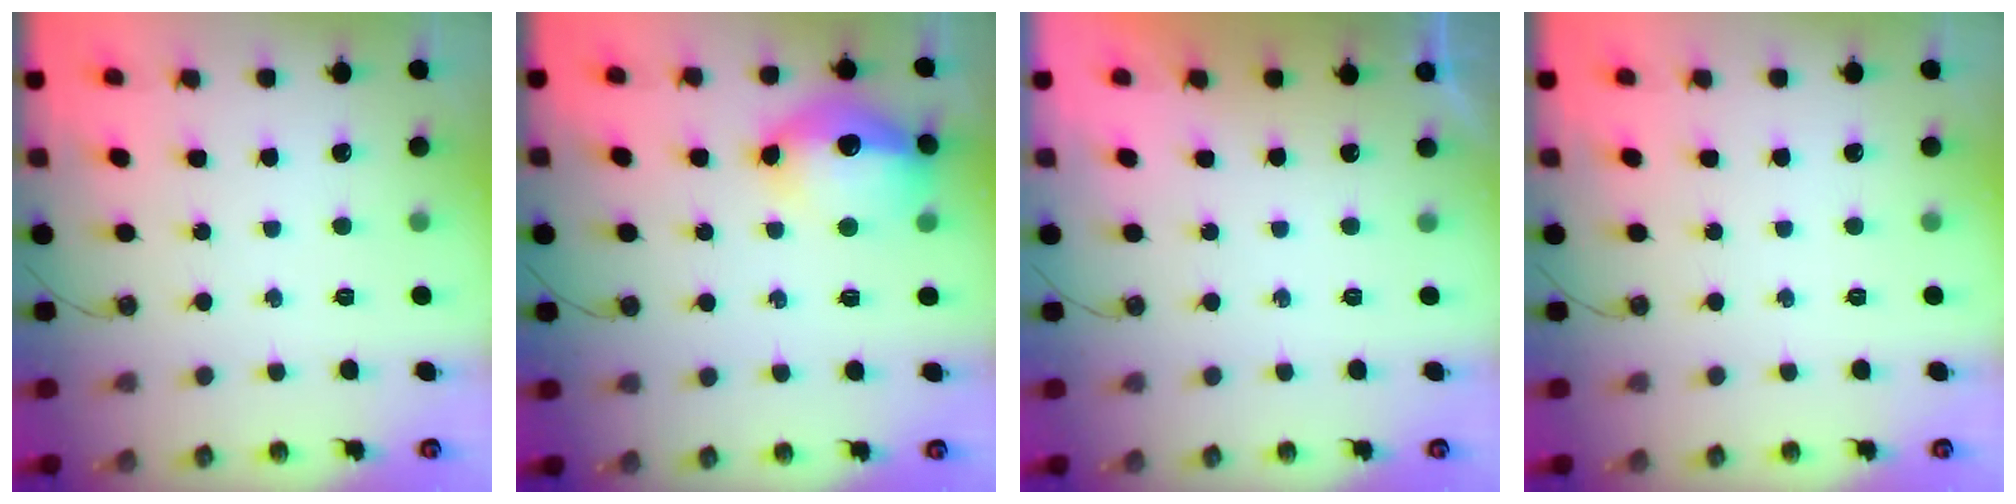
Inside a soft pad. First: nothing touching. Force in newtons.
{"total": 15.1, "press": 15.1, "slide": 1.4}
{"total": 0.0}
{"total": 0.0}